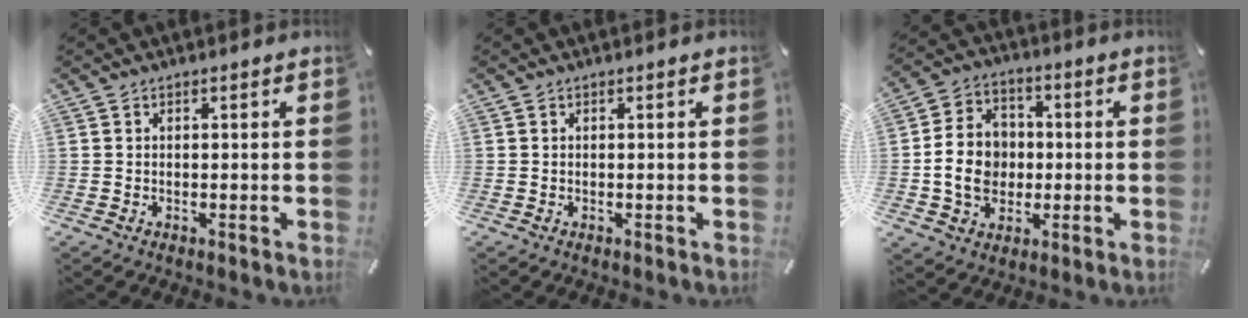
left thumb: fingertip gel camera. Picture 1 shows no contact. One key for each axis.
{"total": 0.0}
{"total": 10.8, "fx": -1.0, "fy": 9.3, "fz": 5.4, "tx": -0.117, "ty": 0.021, "tz": -0.014}